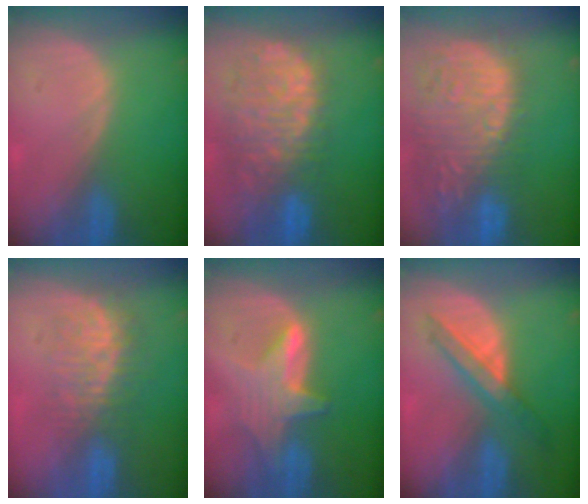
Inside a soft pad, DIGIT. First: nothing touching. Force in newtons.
{"total": 12.3, "press": 10.1, "slide": 7.0}
{"total": 15.7, "press": 12.9, "slide": 9.0}
{"total": 7.6, "press": 7.3, "slide": 2.2}
{"total": 6.8, "press": 6.4, "slide": 2.1}
{"total": 5.9, "press": 5.7, "slide": 1.5}